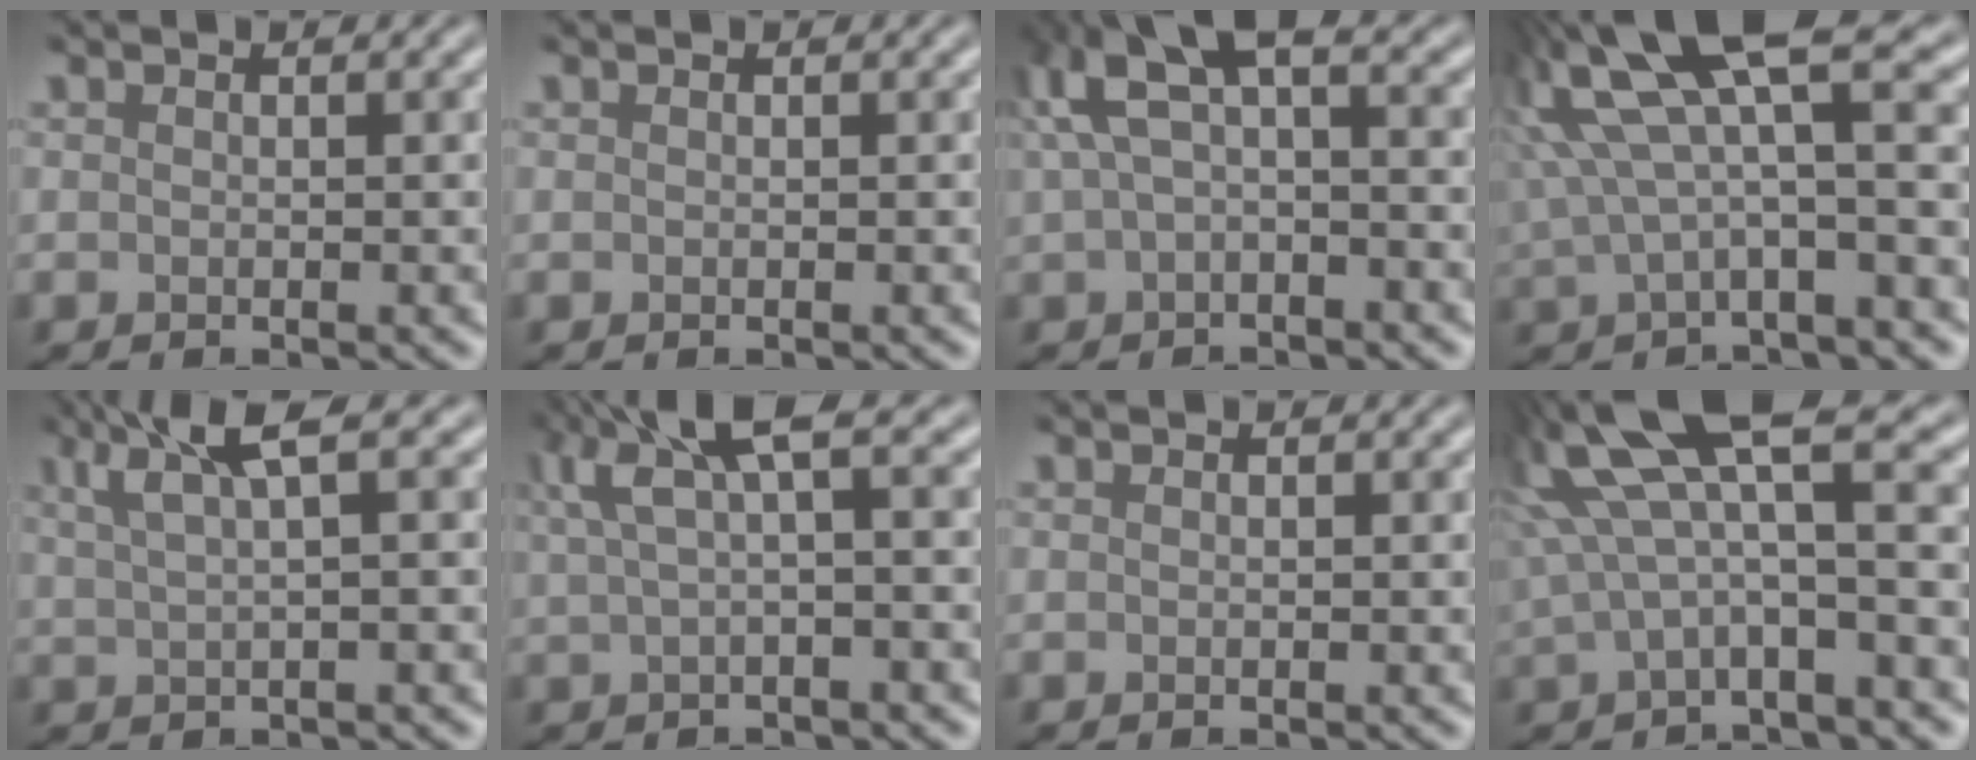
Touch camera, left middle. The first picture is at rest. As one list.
[{"total": 0.0}, {"total": 5.1, "force": [2.3, 1.9, 4.2], "torque": [-0.095, 0.030, 0.046]}, {"total": 7.7, "force": [2.8, 1.9, 6.9], "torque": [-0.143, 0.023, 0.060]}, {"total": 3.7, "force": [2.3, 0.3, 2.9], "torque": [-0.055, 0.021, 0.054]}, {"total": 4.3, "force": [2.4, 0.4, 3.6], "torque": [-0.071, 0.028, 0.055]}, {"total": 0.0}, {"total": 7.7, "force": [3.1, 1.8, 6.8], "torque": [-0.141, 0.027, 0.065]}]